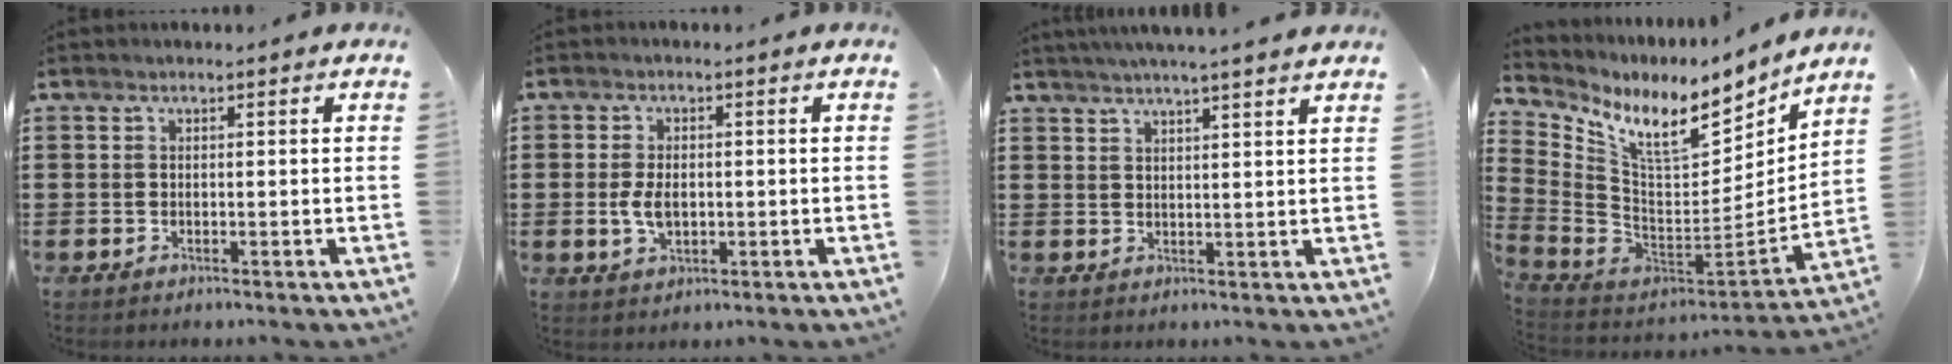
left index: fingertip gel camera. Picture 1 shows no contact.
{"total": 4.1, "force": [-0.4, 2.3, 3.3], "torque": [-0.077, 0.000, -0.011]}
{"total": 3.1, "force": [2.8, -0.7, 1.2], "torque": [-0.031, -0.009, 0.048]}
{"total": 10.3, "force": [6.6, 3.7, 7.0], "torque": [-0.159, -0.044, 0.112]}